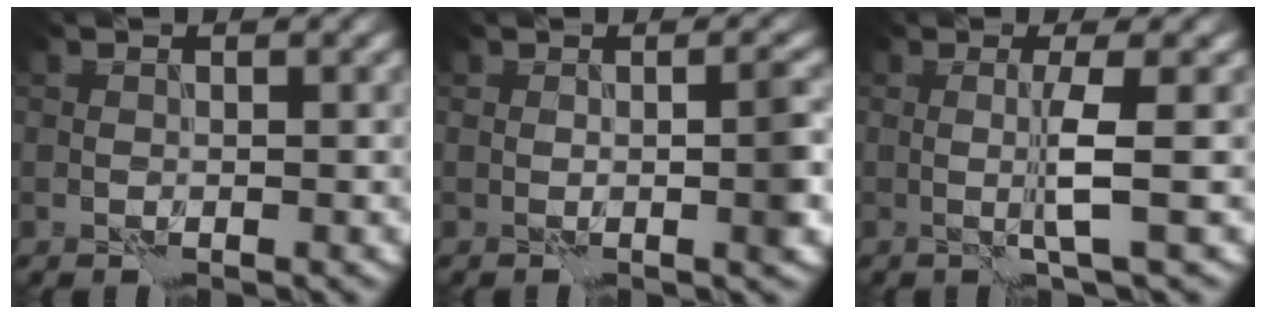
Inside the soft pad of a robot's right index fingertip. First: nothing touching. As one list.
[{"total": 2.5, "force": [0.0, 0.5, 2.5], "torque": [-0.037, 0.002, 0.000]}, {"total": 2.8, "force": [0.2, 0.2, 2.8], "torque": [-0.057, -0.005, -0.001]}]